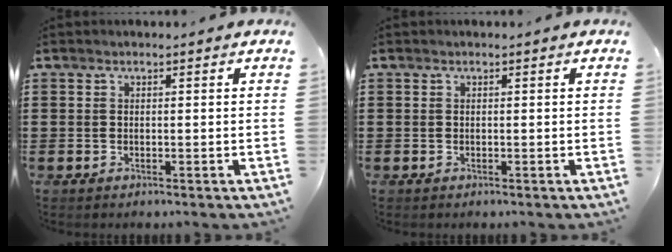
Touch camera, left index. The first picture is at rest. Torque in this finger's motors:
{"motor_torque": [-0.02, -0.01, 0.00, 0.00]}